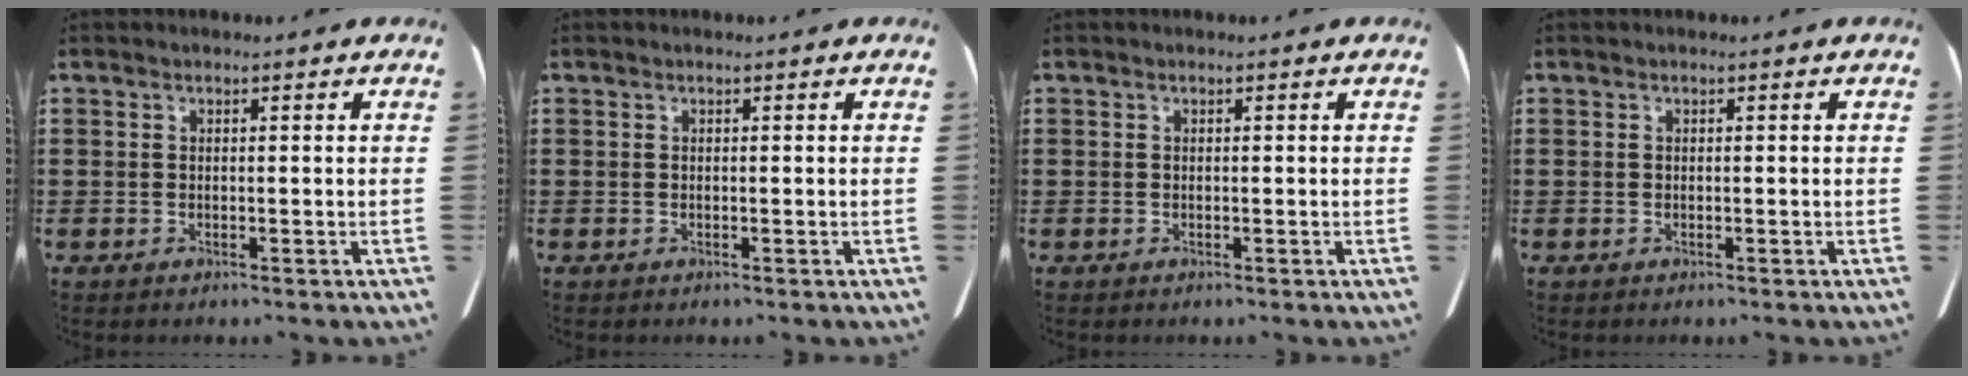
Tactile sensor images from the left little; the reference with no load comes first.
{"total": 0.0}
{"total": 0.0}
{"total": 0.0}